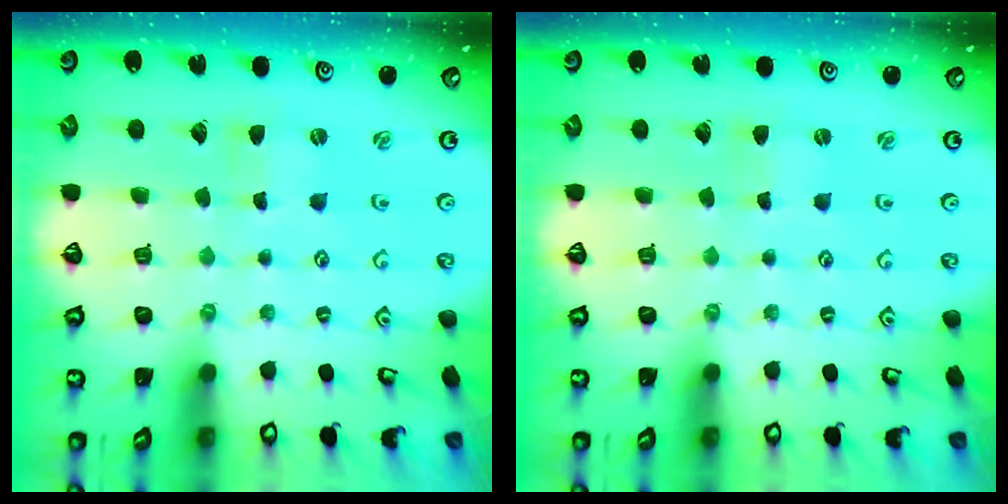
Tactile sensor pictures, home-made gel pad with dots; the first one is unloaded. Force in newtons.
{"total": 0.5, "press": 0.5, "slide": 0.1}